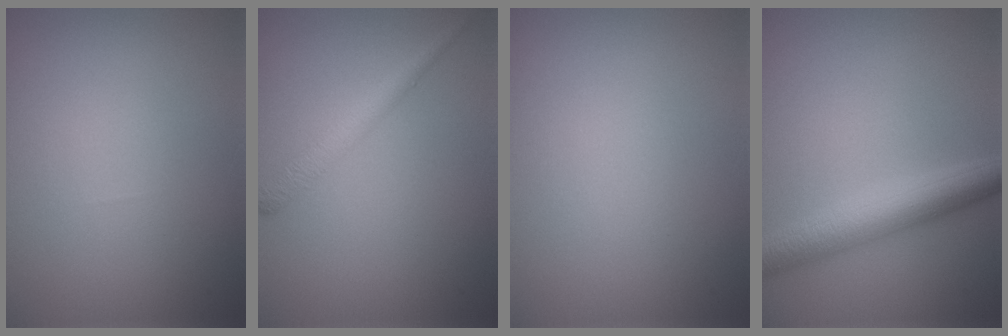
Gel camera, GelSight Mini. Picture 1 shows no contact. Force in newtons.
{"total": 2.0, "press": 2.0, "slide": 0.1}
{"total": 0.0}
{"total": 5.2, "press": 5.2, "slide": 0.0}